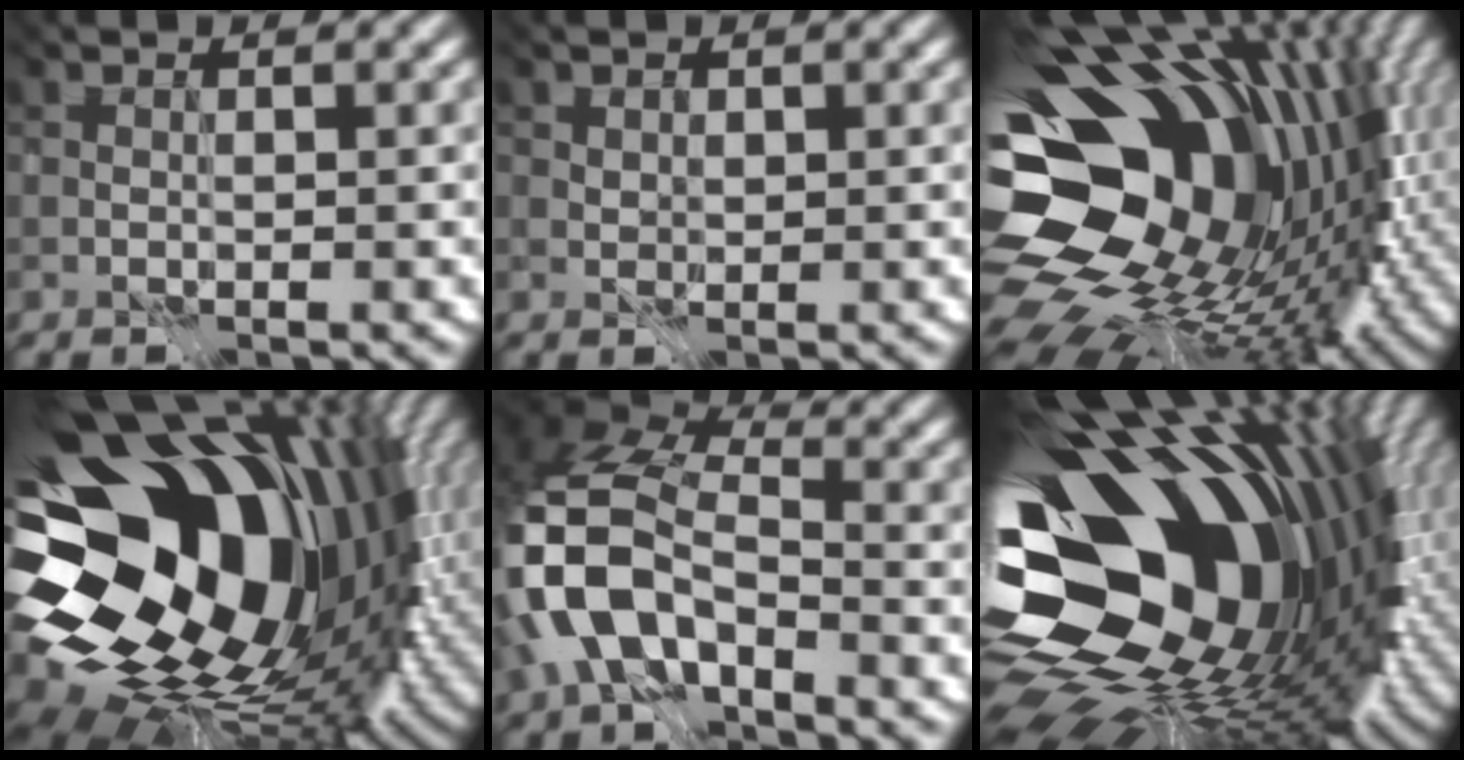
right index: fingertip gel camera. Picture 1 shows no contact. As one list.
[{"total": 1.1, "force": [-0.6, -0.4, -0.8], "torque": [0.006, -0.026, 0.018]}, {"total": 16.6, "force": [-1.1, 11.1, 12.4], "torque": [-0.205, -0.040, 0.026]}, {"total": 18.7, "force": [-1.3, 12.8, 13.7], "torque": [-0.256, -0.066, 0.029]}, {"total": 9.1, "force": [-5.3, 4.2, 6.1], "torque": [-0.150, -0.016, -0.082]}, {"total": 17.8, "force": [-2.5, 10.7, 14.0], "torque": [-0.231, -0.038, -0.023]}]